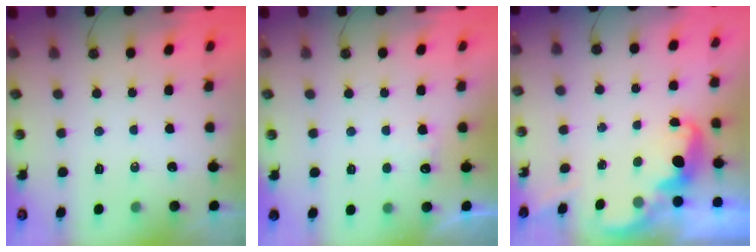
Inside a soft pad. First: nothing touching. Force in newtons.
{"total": 6.5, "press": 6.3, "slide": 1.2}
{"total": 2.9, "press": 2.8, "slide": 0.8}